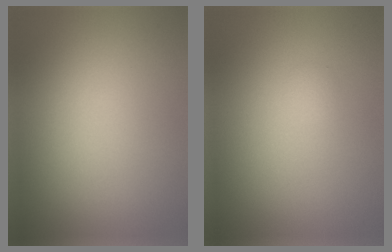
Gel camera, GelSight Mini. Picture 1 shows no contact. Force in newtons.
{"total": 0.6, "press": 0.6, "slide": 0.1}